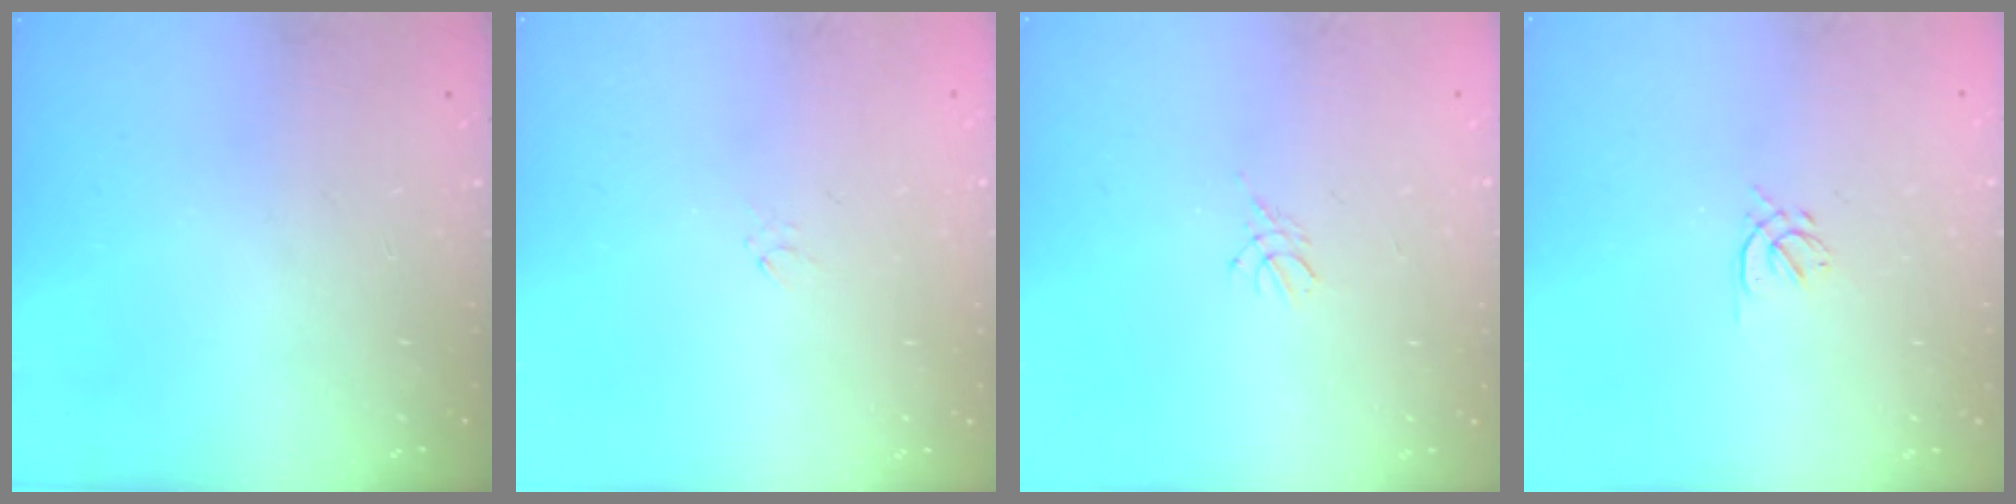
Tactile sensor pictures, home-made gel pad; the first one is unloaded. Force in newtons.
{"total": 0.0}
{"total": 3.0, "press": 2.9, "slide": 0.6}
{"total": 1.6, "press": 1.5, "slide": 0.6}